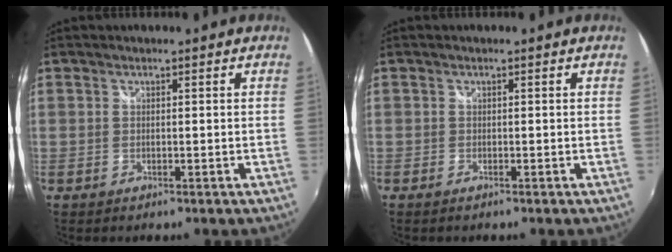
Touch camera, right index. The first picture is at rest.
{"total": 0.7, "force": [-0.7, 0.2, 0.1], "torque": [-0.005, -0.004, -0.015]}